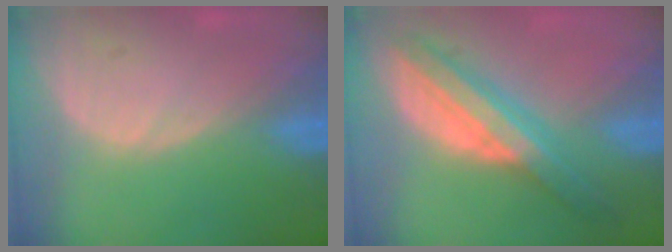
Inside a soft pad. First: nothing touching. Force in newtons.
{"total": 8.1, "press": 8.1, "slide": 0.4}